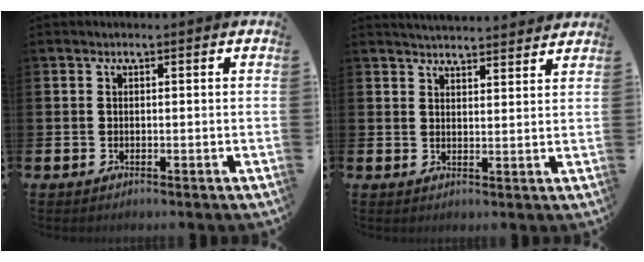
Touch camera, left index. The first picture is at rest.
{"total": 3.8, "force": [3.8, 0.0, 0.0], "torque": [-0.005, -0.026, 0.068]}